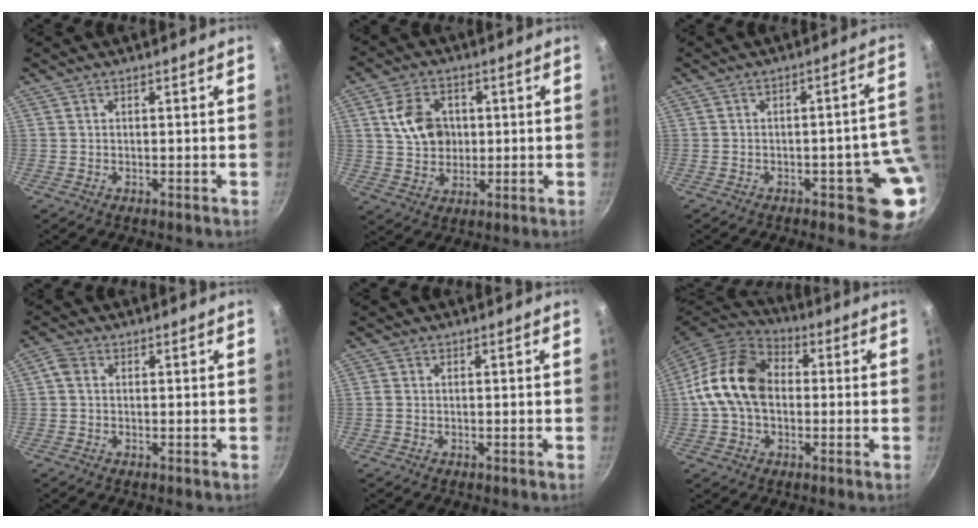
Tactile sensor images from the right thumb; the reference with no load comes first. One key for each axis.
{"total": 9.7, "fx": 1.8, "fy": 7.5, "fz": 5.8, "tx": -0.082, "ty": 0.000, "tz": 0.030}
{"total": 10.5, "fx": -2.7, "fy": 4.2, "fz": 9.3, "tx": -0.042, "ty": 0.029, "tz": -0.031}
{"total": 2.4, "fx": 0.3, "fy": 1.8, "fz": 1.4, "tx": -0.032, "ty": 0.010, "tz": -0.002}
{"total": 1.1, "fx": -0.1, "fy": 1.0, "fz": 0.6, "tx": -0.012, "ty": 0.003, "tz": -0.004}
{"total": 16.3, "fx": 0.4, "fy": 11.8, "fz": 11.3, "tx": -0.184, "ty": 0.033, "tz": -0.009}